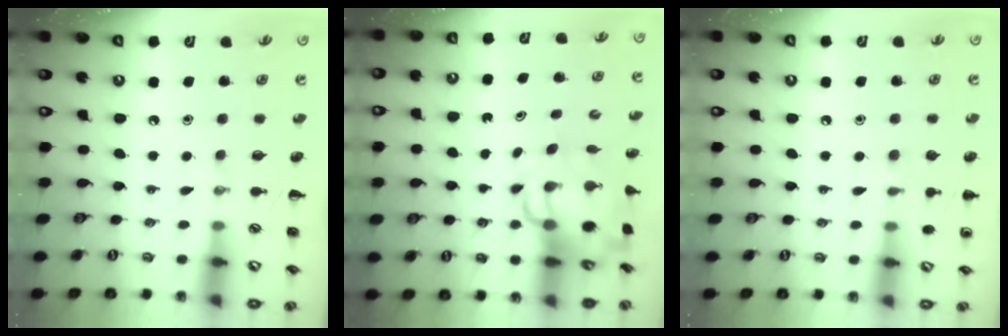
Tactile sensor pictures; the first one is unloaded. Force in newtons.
{"total": 11.3, "press": 10.9, "slide": 3.1}
{"total": 5.9, "press": 5.6, "slide": 1.8}